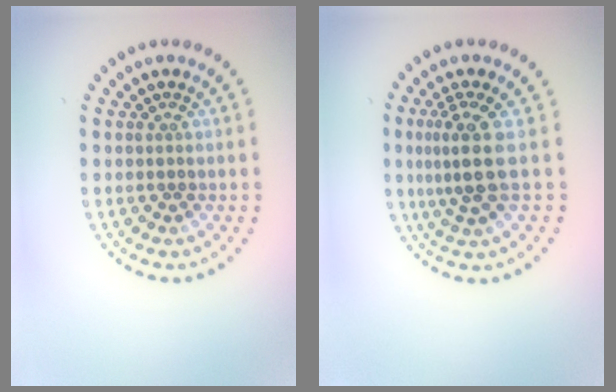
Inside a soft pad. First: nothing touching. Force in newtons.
{"total": 3.3, "press": 2.7, "slide": 1.9}